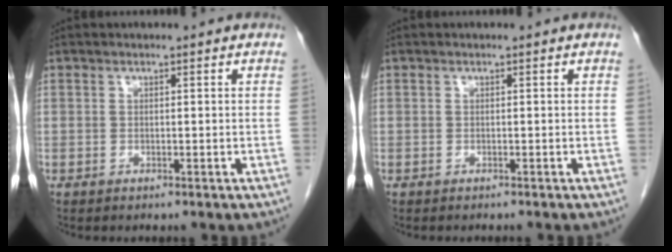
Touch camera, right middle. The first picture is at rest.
{"total": 1.1, "force": [-1.1, 0.2, 0.4], "torque": [-0.008, -0.001, -0.013]}